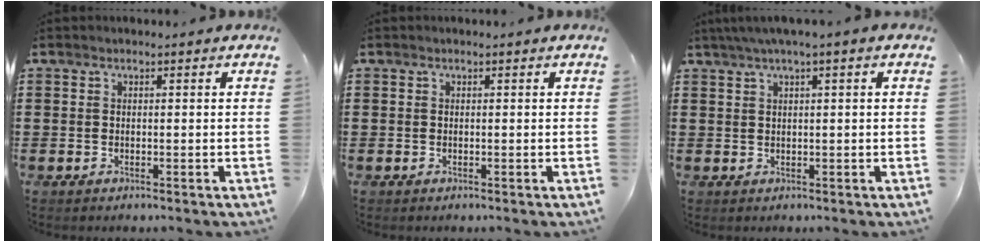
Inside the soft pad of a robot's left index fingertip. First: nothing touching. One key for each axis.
{"total": 0.0}
{"total": 1.9, "fx": 0.7, "fy": 0.0, "fz": 1.8, "tx": -0.033, "ty": -0.001, "tz": 0.012}